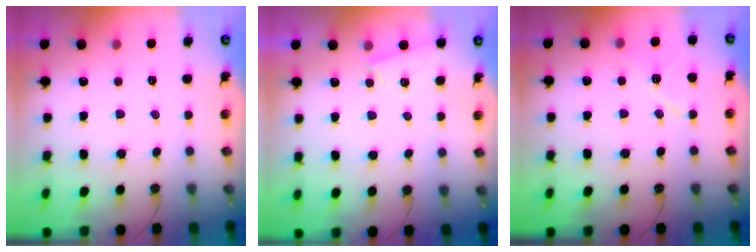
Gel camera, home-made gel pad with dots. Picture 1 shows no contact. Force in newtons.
{"total": 2.6, "press": 1.5, "slide": 2.1}
{"total": 10.6, "press": 10.6, "slide": 1.1}